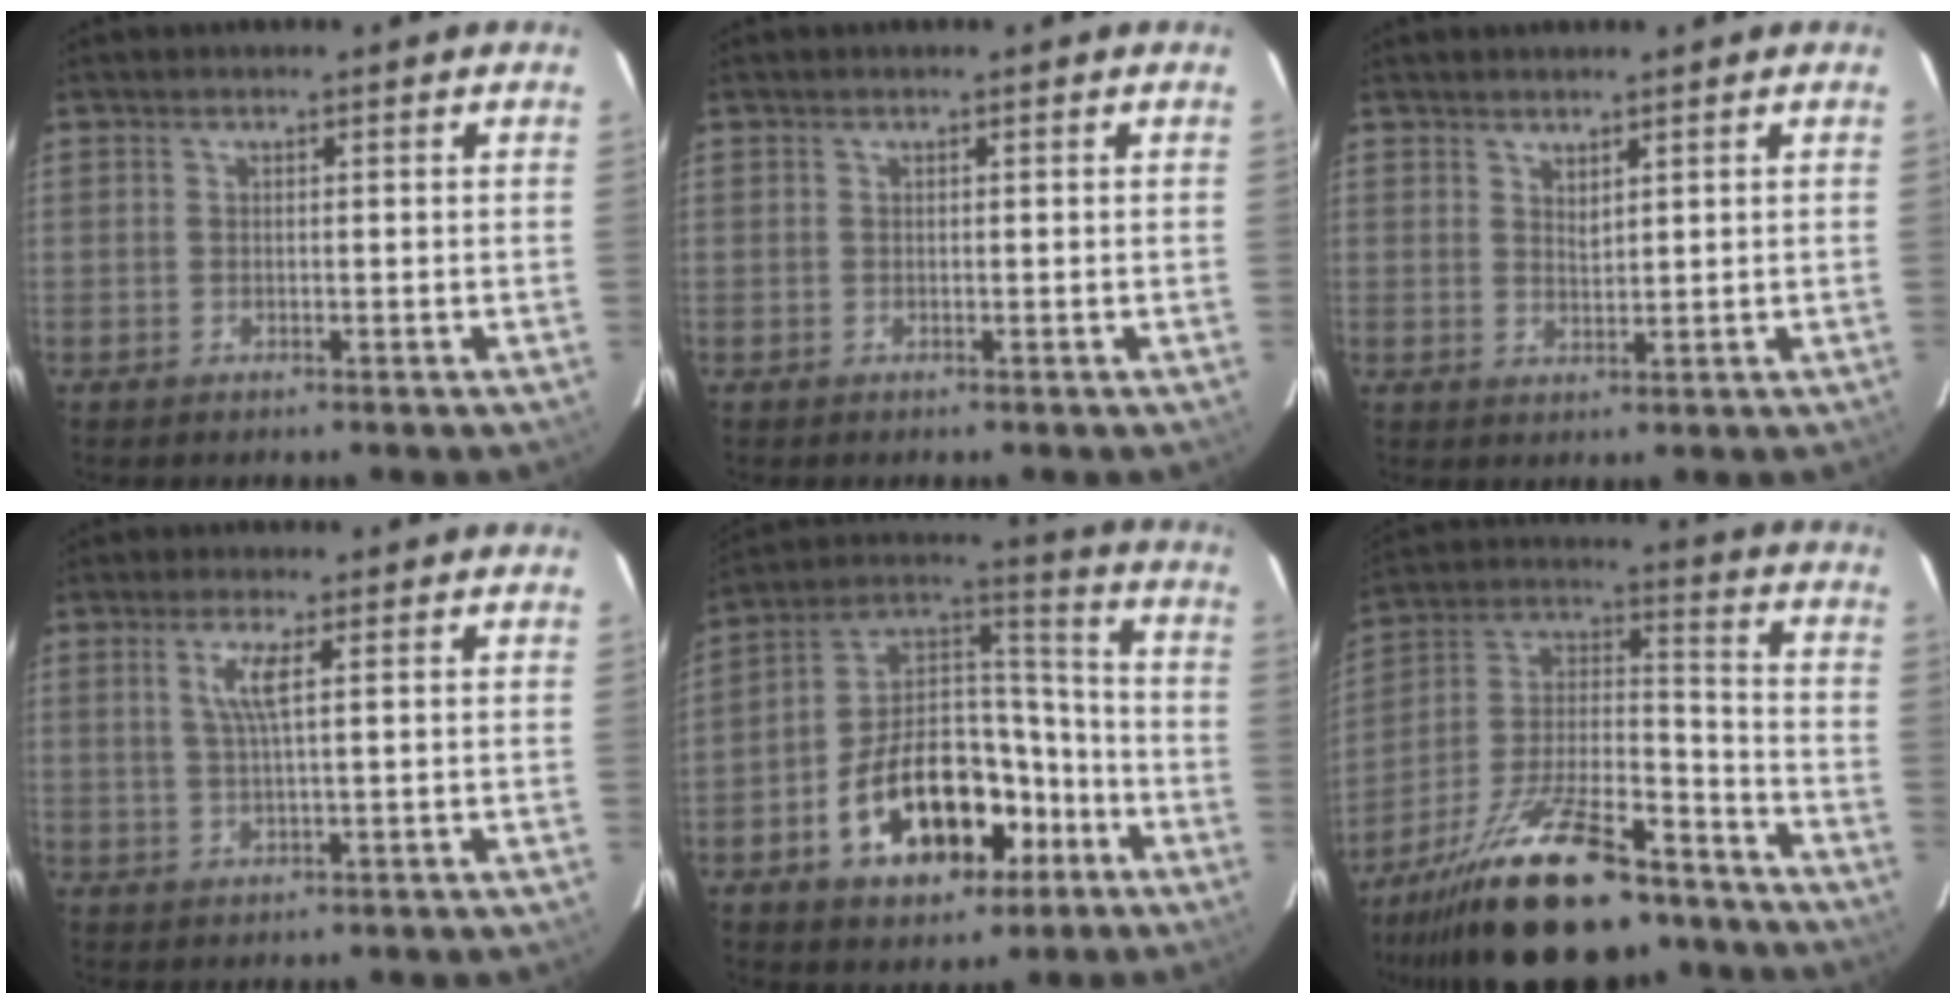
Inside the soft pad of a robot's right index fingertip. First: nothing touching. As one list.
[{"total": 0.0}, {"total": 1.9, "force": [1.6, 0.5, 0.9], "torque": [-0.014, -0.001, 0.029]}, {"total": 3.8, "force": [1.2, -0.1, 3.6], "torque": [-0.072, -0.001, 0.024]}, {"total": 20.6, "force": [-8.9, 12.2, 14.1], "torque": [-0.264, 0.045, -0.127]}, {"total": 27.7, "force": [-20.6, 9.6, 15.9], "torque": [-0.292, -0.001, -0.314]}]